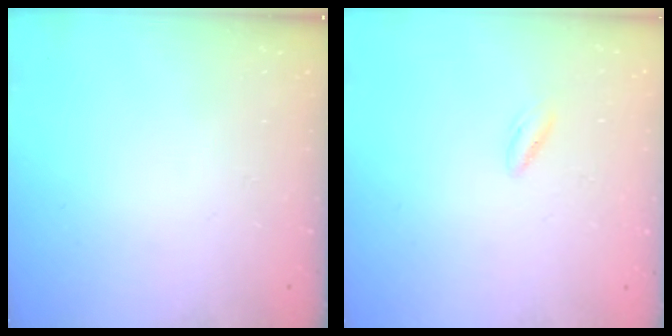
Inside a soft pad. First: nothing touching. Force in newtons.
{"total": 1.1, "press": 0.9, "slide": 0.7}